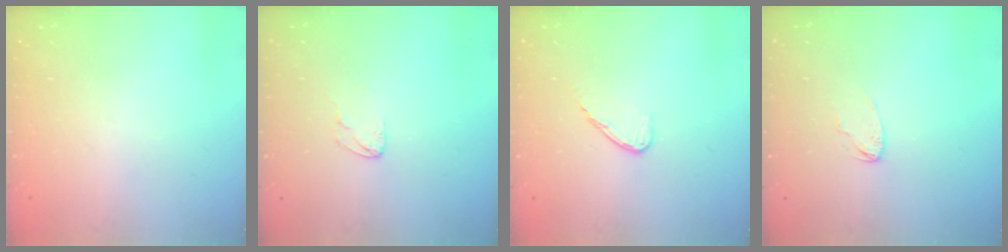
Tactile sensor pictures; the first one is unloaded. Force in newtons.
{"total": 2.5, "press": 2.5, "slide": 0.2}
{"total": 6.6, "press": 6.6, "slide": 0.5}
{"total": 2.5, "press": 2.5, "slide": 0.2}